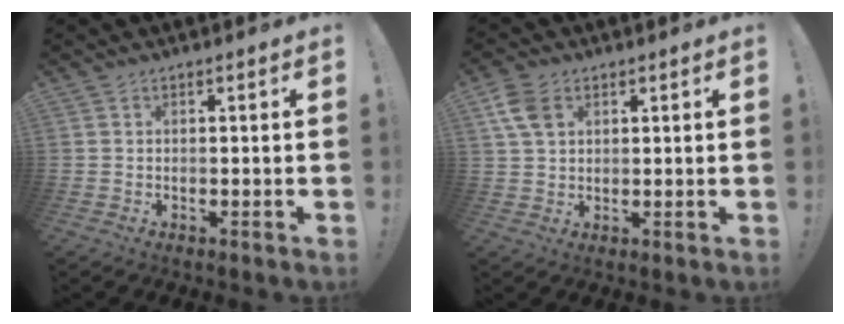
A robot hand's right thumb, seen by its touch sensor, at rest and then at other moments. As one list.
[{"total": 7.3, "force": [2.8, 5.0, 4.4], "torque": [-0.087, 0.003, 0.058]}]